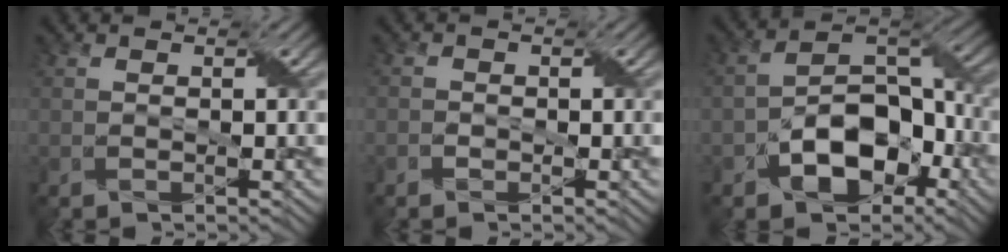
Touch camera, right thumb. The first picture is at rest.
{"total": 0.9, "force": [-0.8, 0.4, -0.2], "torque": [0.002, -0.006, -0.010]}
{"total": 9.4, "force": [-4.7, 5.9, 5.7], "torque": [-0.091, 0.003, -0.093]}